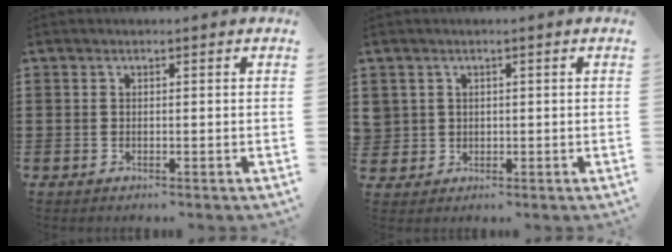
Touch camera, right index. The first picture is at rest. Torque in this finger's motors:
{"motor_torque": [2.08, 0.05, 0.06, -0.02]}